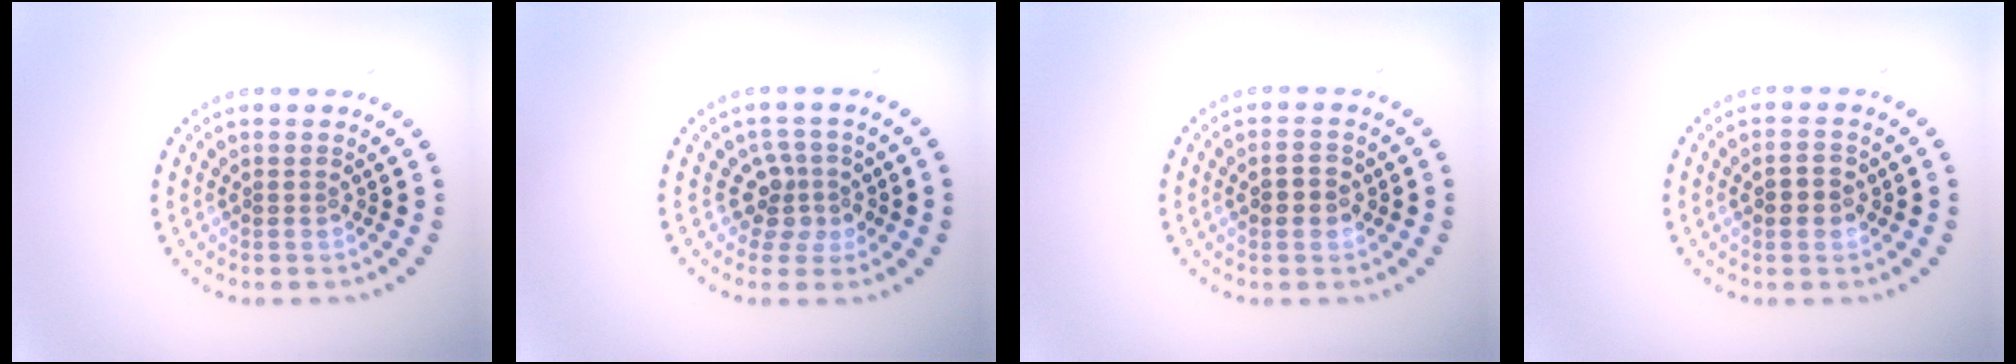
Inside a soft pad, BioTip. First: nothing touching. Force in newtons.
{"total": 2.7, "press": 2.0, "slide": 1.8}
{"total": 1.7, "press": 1.7, "slide": 0.2}
{"total": 1.7, "press": 1.7, "slide": 0.2}